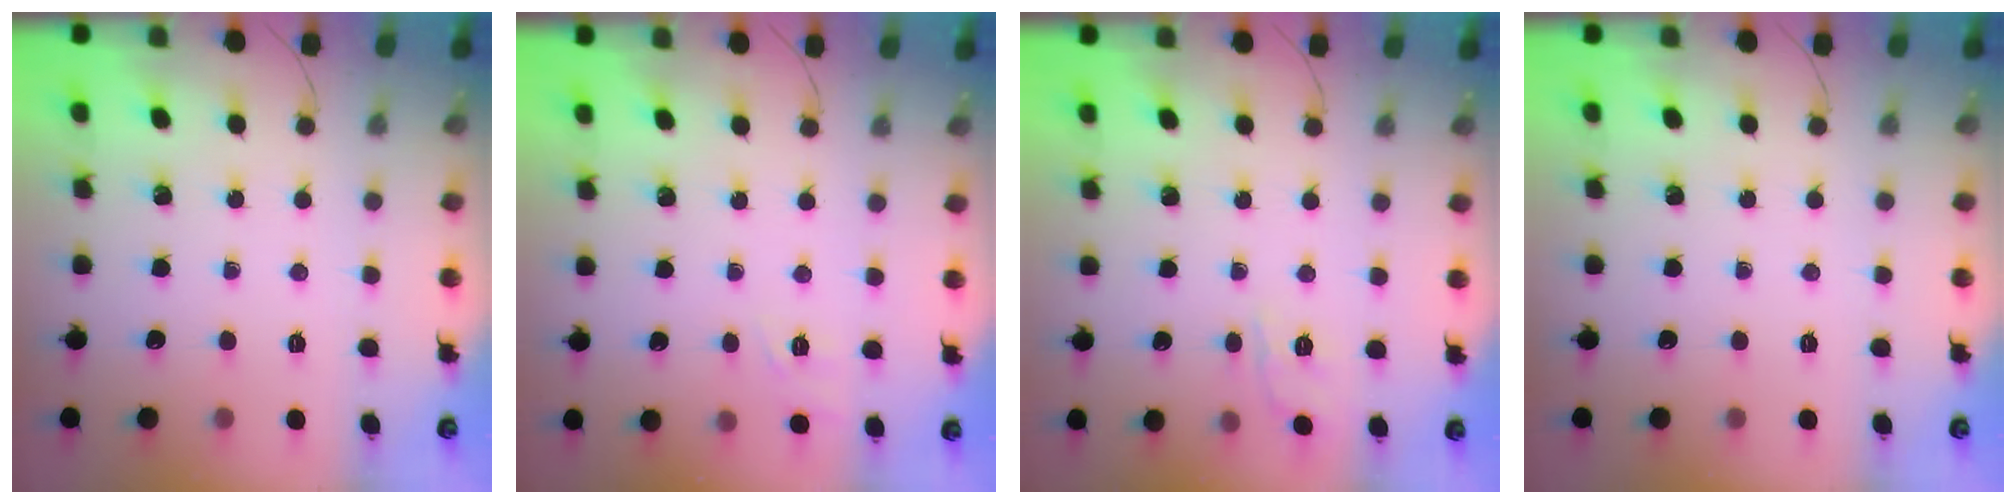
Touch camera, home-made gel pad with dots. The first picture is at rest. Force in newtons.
{"total": 1.6, "press": 0.4, "slide": 1.5}
{"total": 6.2, "press": 6.0, "slide": 1.4}
{"total": 0.0}